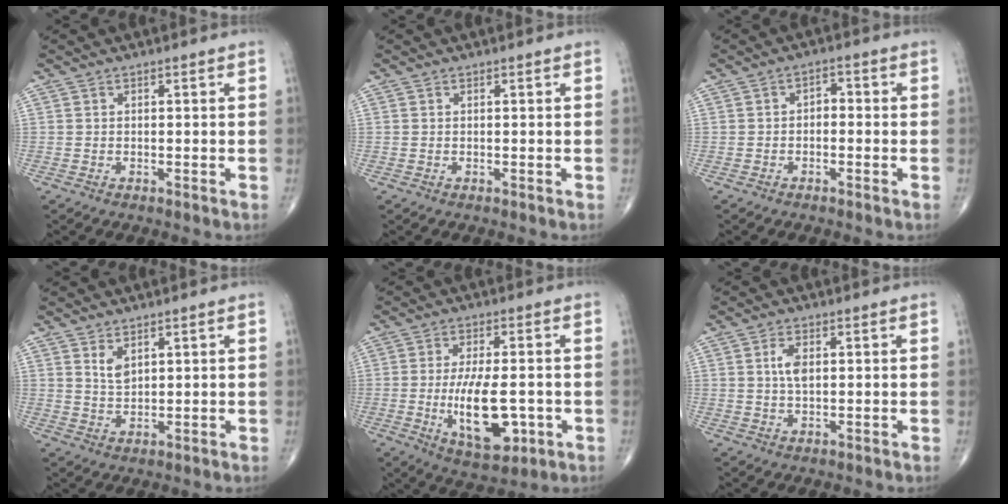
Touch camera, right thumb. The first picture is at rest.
{"total": 0.0}
{"total": 2.4, "force": [-0.5, 1.6, 1.7], "torque": [-0.013, 0.016, -0.019]}
{"total": 2.9, "force": [1.6, 1.5, 1.9], "torque": [-0.028, -0.012, 0.034]}
{"total": 12.7, "force": [-2.5, 5.5, 11.2], "torque": [-0.178, -0.006, -0.028]}
{"total": 3.5, "force": [0.7, 1.7, 3.0], "torque": [-0.058, 0.000, 0.011]}